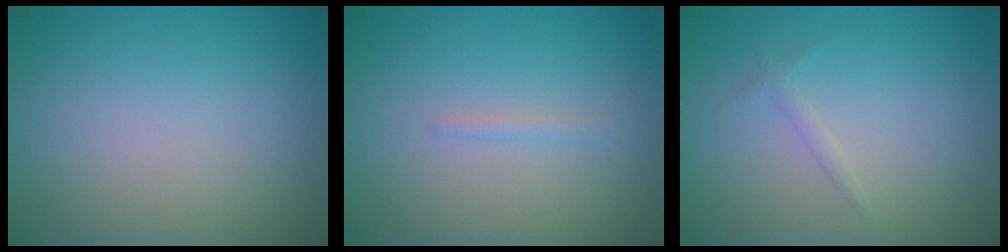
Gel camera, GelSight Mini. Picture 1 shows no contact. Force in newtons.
{"total": 0.8, "press": 0.7, "slide": 0.1}
{"total": 0.8, "press": 0.8, "slide": 0.1}